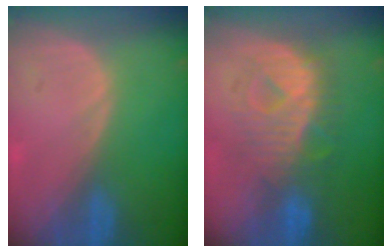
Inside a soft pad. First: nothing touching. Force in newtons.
{"total": 8.4, "press": 8.4, "slide": 0.1}